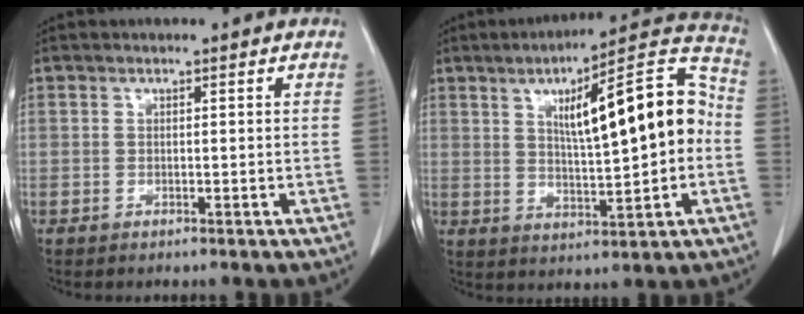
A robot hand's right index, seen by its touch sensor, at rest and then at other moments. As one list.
[{"total": 16.4, "force": [1.8, 3.3, 15.9], "torque": [-0.231, 0.038, 0.030]}]